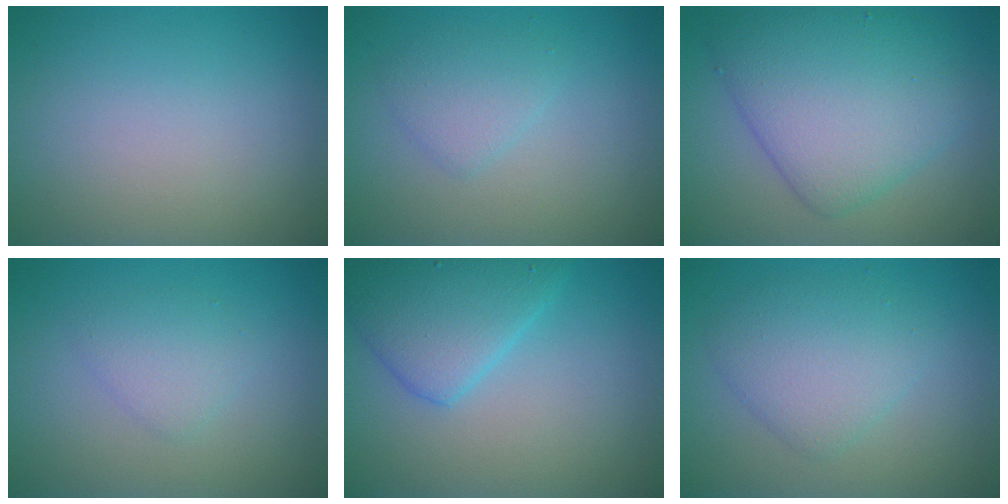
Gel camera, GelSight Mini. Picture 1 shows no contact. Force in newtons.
{"total": 2.0, "press": 2.0, "slide": 0.1}
{"total": 7.6, "press": 7.6, "slide": 0.0}
{"total": 1.9, "press": 1.9, "slide": 0.2}
{"total": 5.0, "press": 5.0, "slide": 0.2}
{"total": 3.8, "press": 3.8, "slide": 0.3}